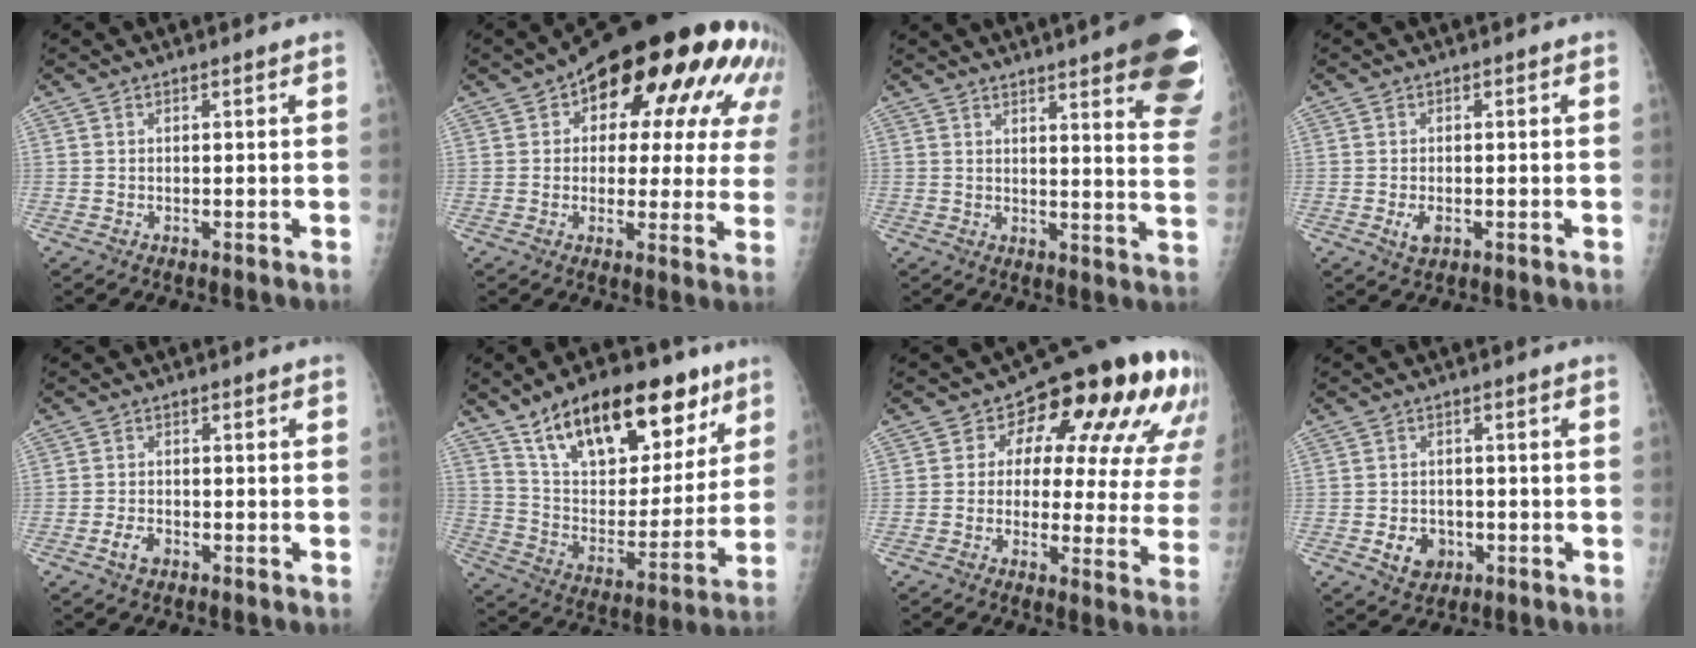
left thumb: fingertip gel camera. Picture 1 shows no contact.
{"total": 24.5, "force": [10.8, 12.3, 18.3], "torque": [-0.192, 0.011, 0.142]}
{"total": 22.1, "force": [14.2, 4.0, 16.5], "torque": [-0.162, -0.052, 0.162]}
{"total": 2.7, "force": [-0.9, 1.6, 2.0], "torque": [-0.033, -0.001, -0.013]}
{"total": 3.0, "force": [-1.7, 1.8, 1.7], "torque": [-0.030, 0.010, -0.030]}
{"total": 25.9, "force": [15.2, 12.4, 17.0], "torque": [-0.221, -0.032, 0.254]}
{"total": 21.5, "force": [7.8, 10.7, 16.9], "torque": [-0.173, 0.007, 0.095]}
{"total": 5.4, "force": [-1.9, 4.4, 2.6], "torque": [-0.023, 0.010, -0.024]}